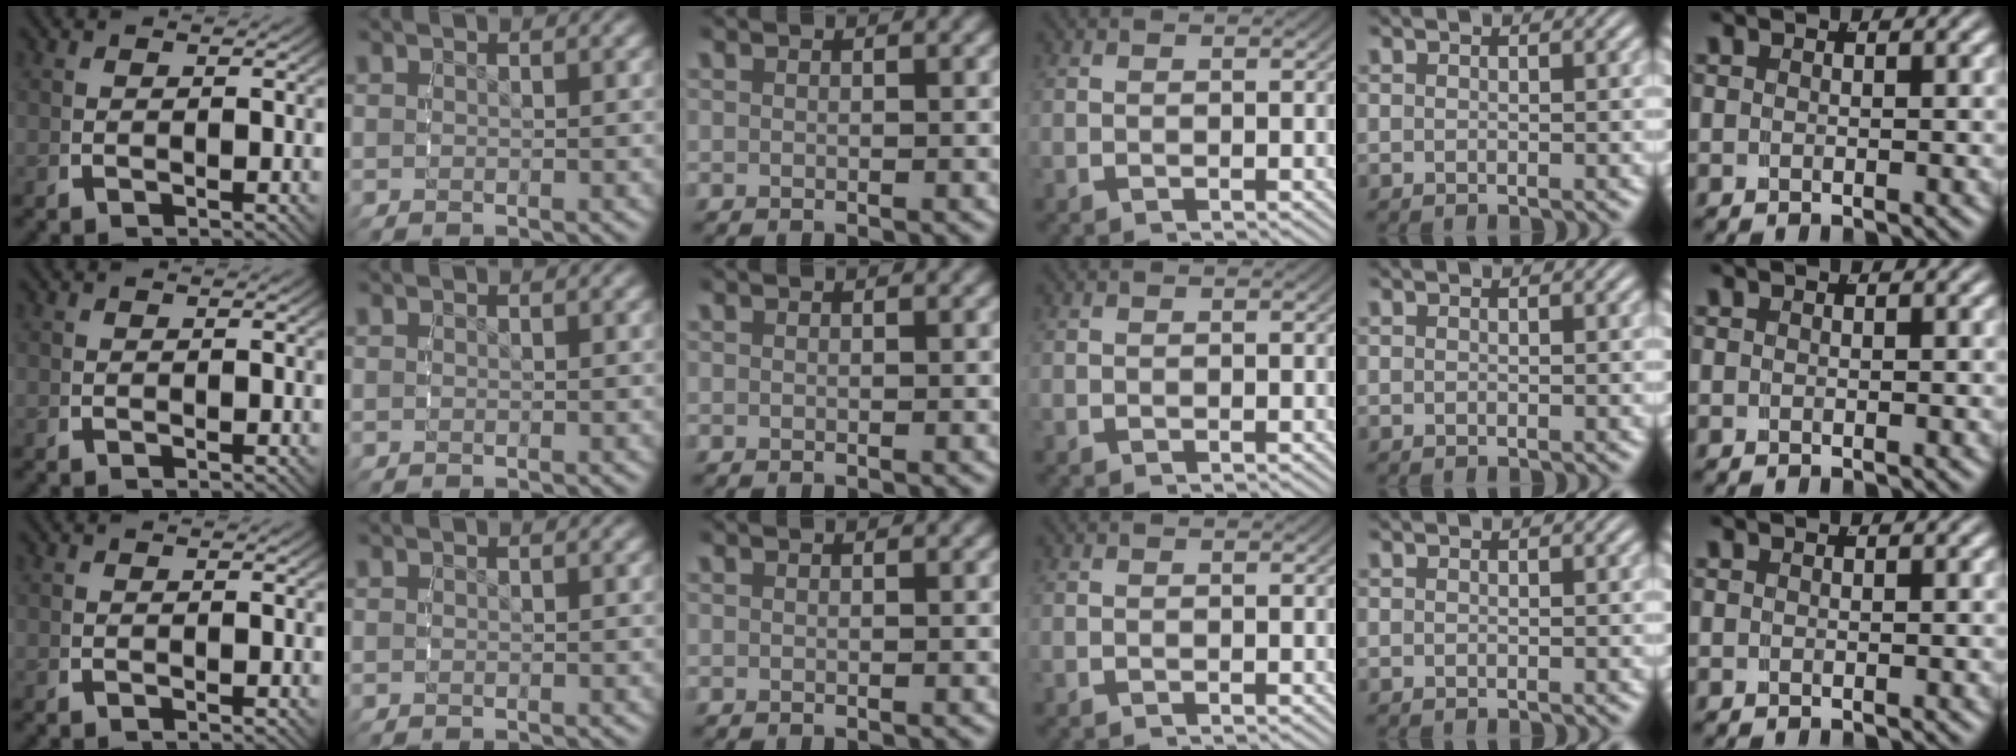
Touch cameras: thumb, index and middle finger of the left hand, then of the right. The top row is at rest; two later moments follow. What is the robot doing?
{"motion": "reach", "object": "toothpaste"}